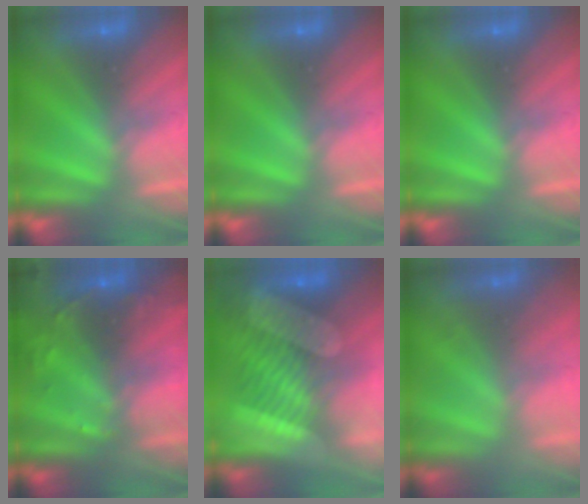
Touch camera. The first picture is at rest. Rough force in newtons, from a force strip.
{"total": 0.0}
{"total": 0.0}
{"total": 8.1}
{"total": 9.2}
{"total": 1.7}